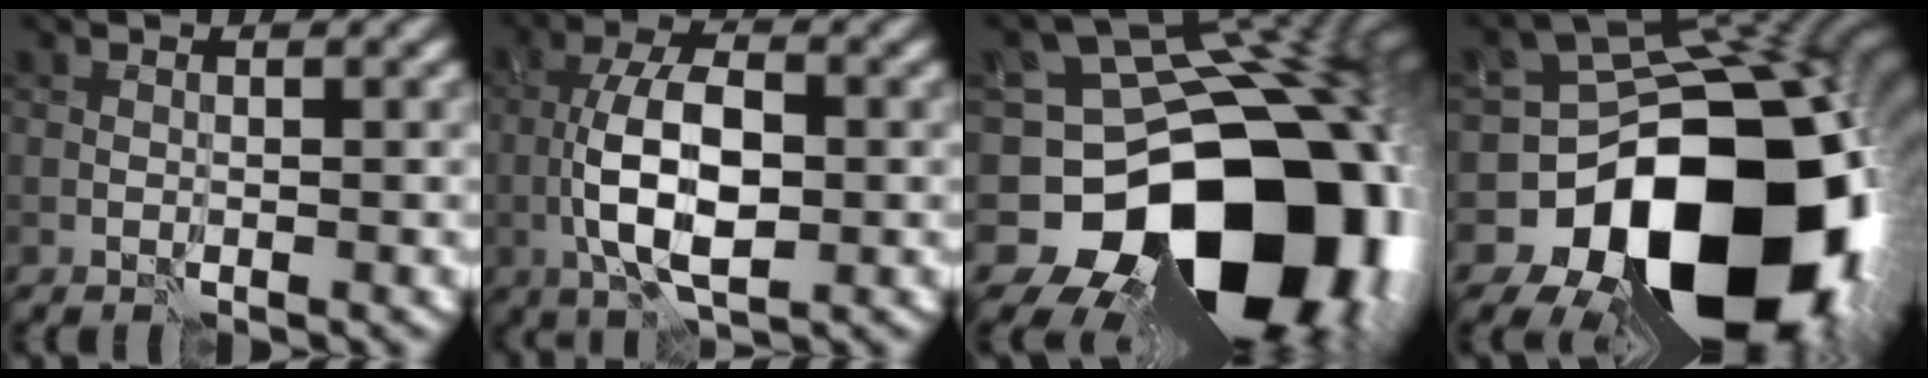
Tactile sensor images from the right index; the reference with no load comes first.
{"total": 8.0, "force": [-1.1, 3.7, 7.0], "torque": [-0.138, 0.008, -0.022]}
{"total": 19.5, "force": [-5.9, 14.4, 11.6], "torque": [-0.179, -0.028, -0.080]}
{"total": 19.4, "force": [-6.5, 14.2, 11.4], "torque": [-0.174, -0.047, -0.085]}